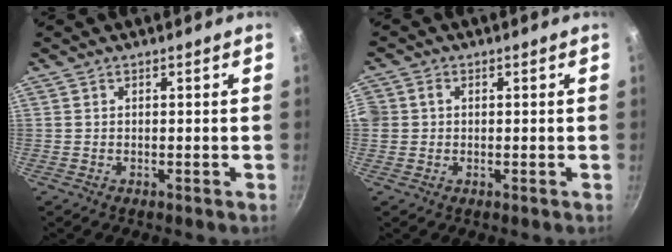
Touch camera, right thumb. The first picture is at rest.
{"total": 2.9, "force": [0.1, 2.7, 1.1], "torque": [-0.014, 0.007, -0.003]}